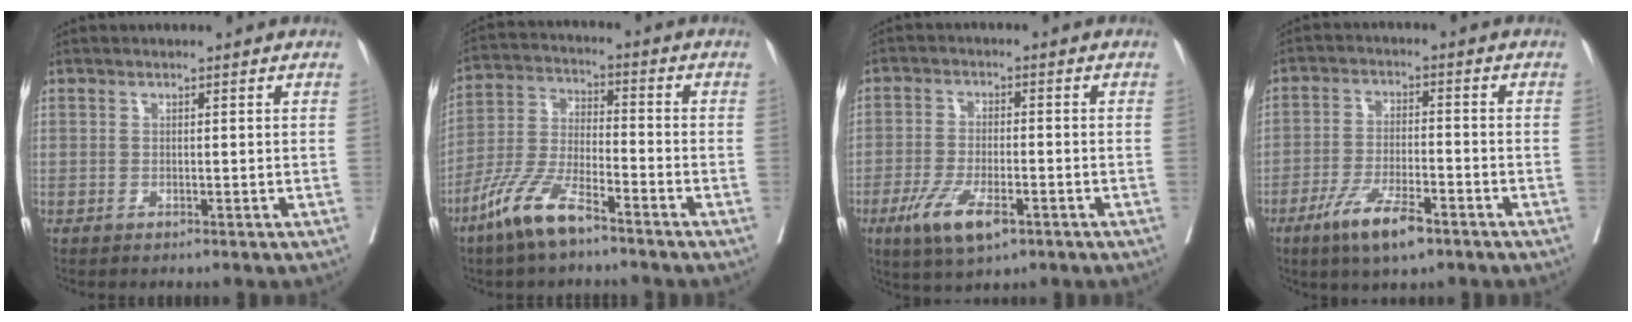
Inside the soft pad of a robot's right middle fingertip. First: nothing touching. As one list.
[{"total": 10.1, "force": [-6.9, 2.1, 7.0], "torque": [-0.150, -0.014, -0.141]}, {"total": 8.2, "force": [-4.2, 2.4, 6.6], "torque": [-0.130, -0.016, -0.069]}, {"total": 8.6, "force": [-5.3, 1.8, 6.5], "torque": [-0.125, -0.013, -0.092]}]